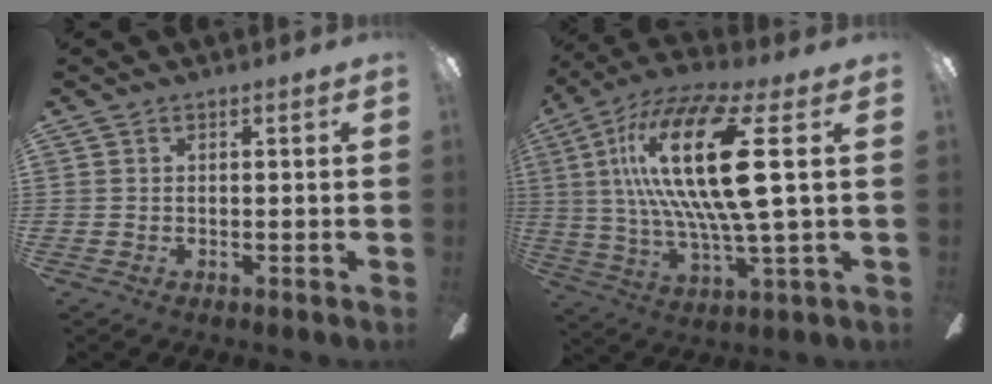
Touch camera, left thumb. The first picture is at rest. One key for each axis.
{"total": 22.4, "fx": 5.5, "fy": 5.3, "fz": 21.1, "tx": -0.445, "ty": -0.018, "tz": 0.070}